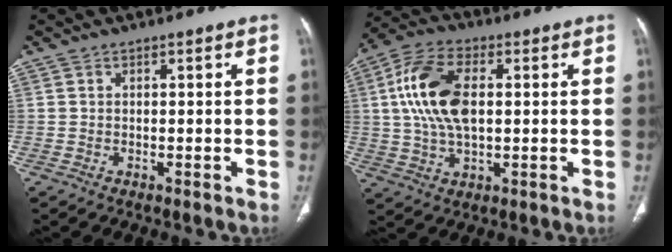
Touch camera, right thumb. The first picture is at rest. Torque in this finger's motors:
{"motor_torque": [2.53, 2.48, 1.48, -0.01, 0.19]}